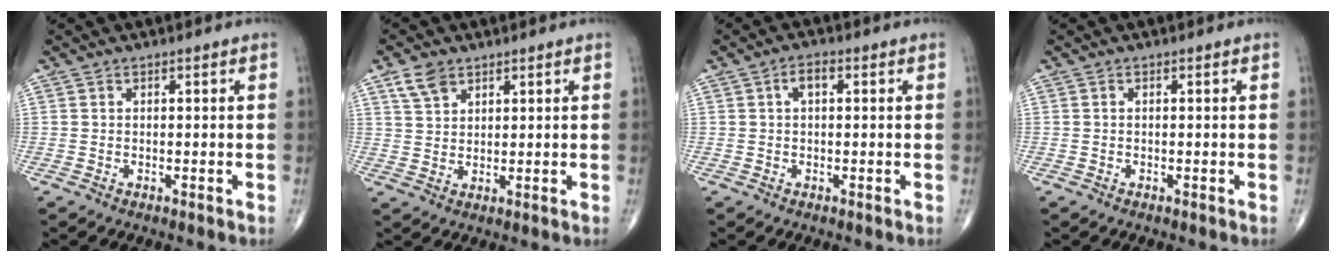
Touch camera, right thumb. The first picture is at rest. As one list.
[{"total": 4.6, "force": [3.0, 2.9, 2.1], "torque": [-0.031, -0.009, 0.061]}, {"total": 2.5, "force": [0.6, 1.4, 2.1], "torque": [-0.036, 0.009, 0.009]}, {"total": 0.0}]